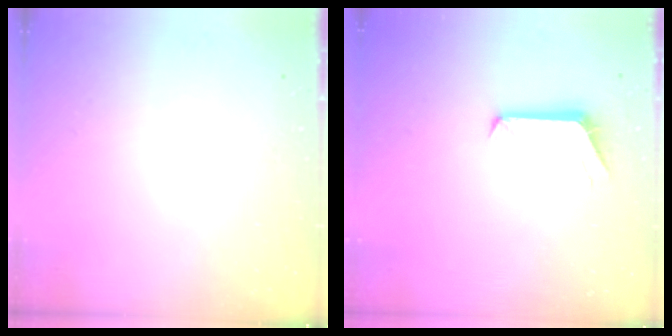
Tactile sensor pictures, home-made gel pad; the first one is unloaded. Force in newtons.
{"total": 6.7, "press": 6.7, "slide": 0.5}